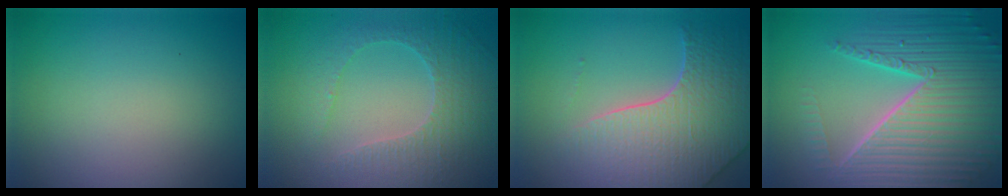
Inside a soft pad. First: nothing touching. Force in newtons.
{"total": 4.2, "press": 3.2, "slide": 2.7}
{"total": 7.0, "press": 5.6, "slide": 4.2}
{"total": 10.2, "press": 6.5, "slide": 7.8}